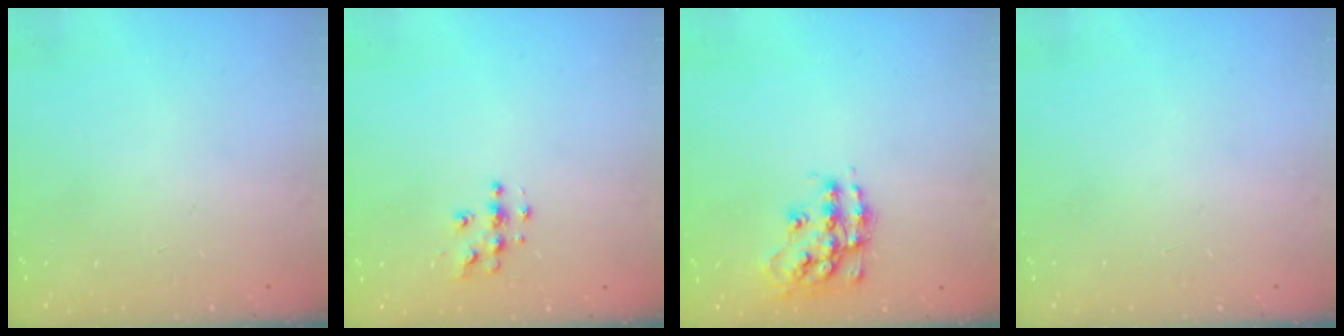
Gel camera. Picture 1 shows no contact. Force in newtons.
{"total": 5.0, "press": 5.0, "slide": 0.2}
{"total": 13.7, "press": 13.7, "slide": 0.6}
{"total": 0.0}